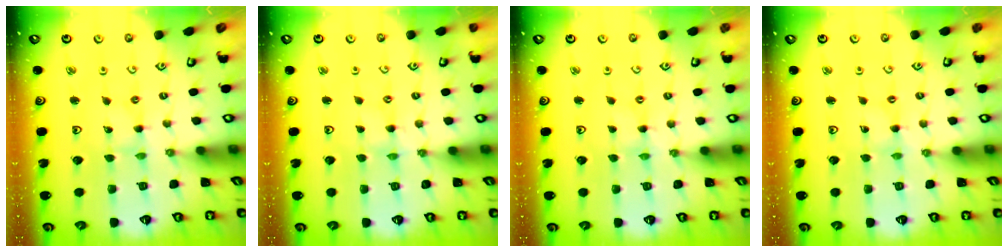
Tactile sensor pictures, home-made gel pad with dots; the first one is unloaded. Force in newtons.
{"total": 0.0}
{"total": 0.0}
{"total": 0.0}